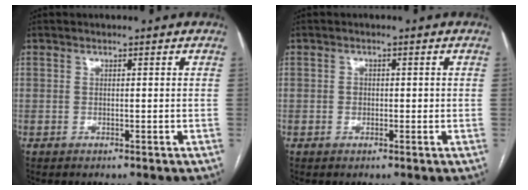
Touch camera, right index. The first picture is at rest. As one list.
[{"total": 1.2, "force": [-0.1, 1.1, 0.6], "torque": [-0.009, 0.003, -0.001]}]